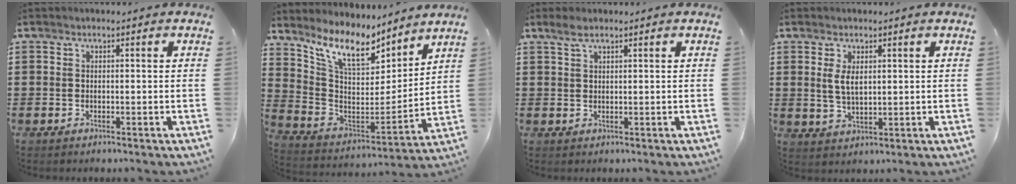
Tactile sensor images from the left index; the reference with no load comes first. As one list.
[{"total": 10.6, "force": [8.2, 3.3, 5.8], "torque": [-0.150, -0.045, 0.147]}, {"total": 1.9, "force": [1.3, 0.5, 1.3], "torque": [-0.029, 0.003, 0.023]}, {"total": 3.6, "force": [1.1, 1.6, 3.1], "torque": [-0.064, 0.005, 0.019]}]